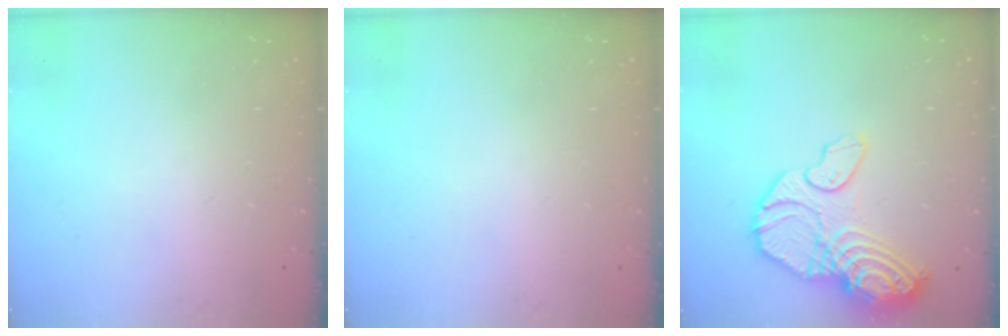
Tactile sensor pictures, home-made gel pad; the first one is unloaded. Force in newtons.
{"total": 0.0}
{"total": 17.8, "press": 17.7, "slide": 1.9}